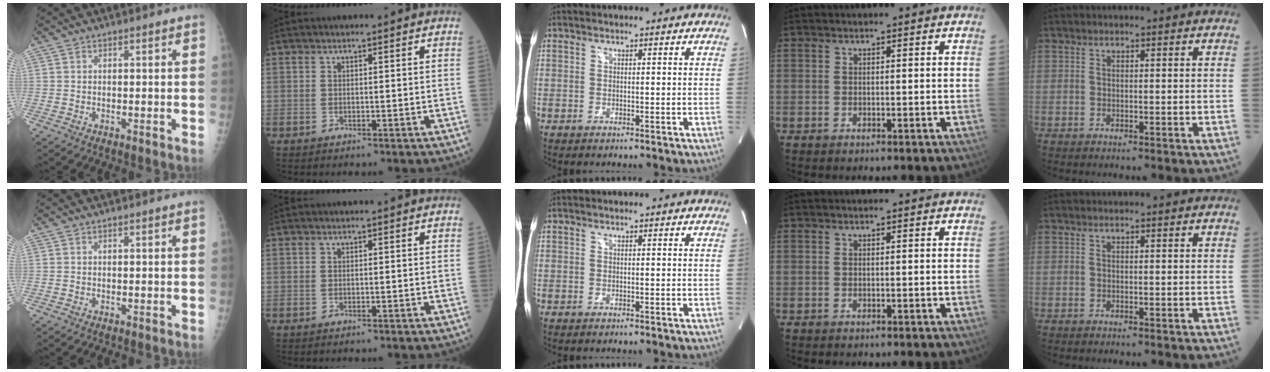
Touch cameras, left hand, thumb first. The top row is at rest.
{}